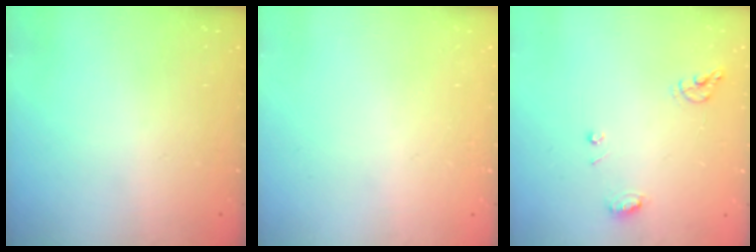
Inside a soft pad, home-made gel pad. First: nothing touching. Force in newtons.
{"total": 0.0}
{"total": 7.5, "press": 7.4, "slide": 0.9}